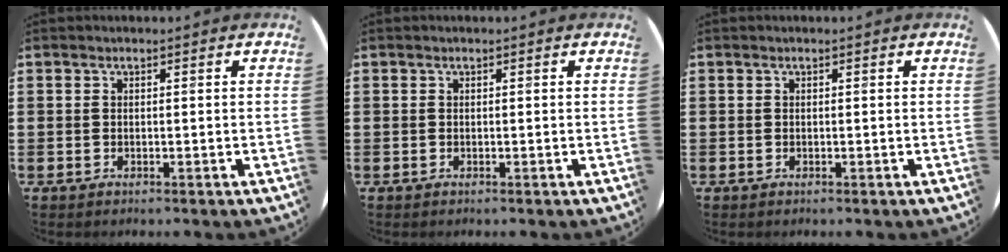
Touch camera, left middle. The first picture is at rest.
{"total": 0.0}
{"total": 0.0}